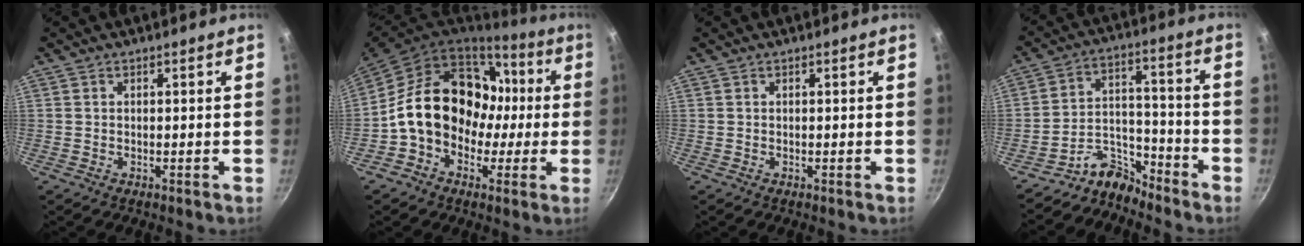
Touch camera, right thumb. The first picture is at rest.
{"total": 20.7, "force": [0.2, 16.1, 13.0], "torque": [-0.181, 0.060, 0.003]}
{"total": 0.0}
{"total": 8.3, "force": [-7.5, 3.3, 1.3], "torque": [0.002, 0.090, -0.149]}